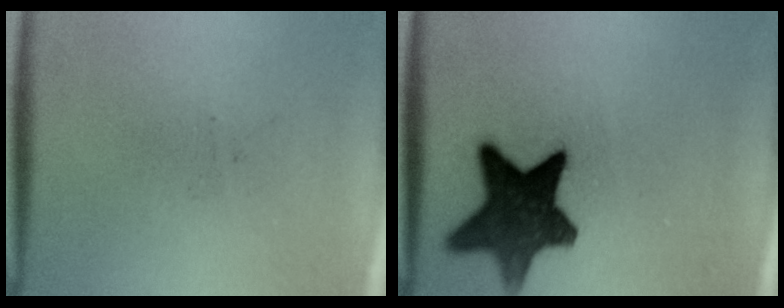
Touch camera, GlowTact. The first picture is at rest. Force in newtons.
{"total": 13.4}